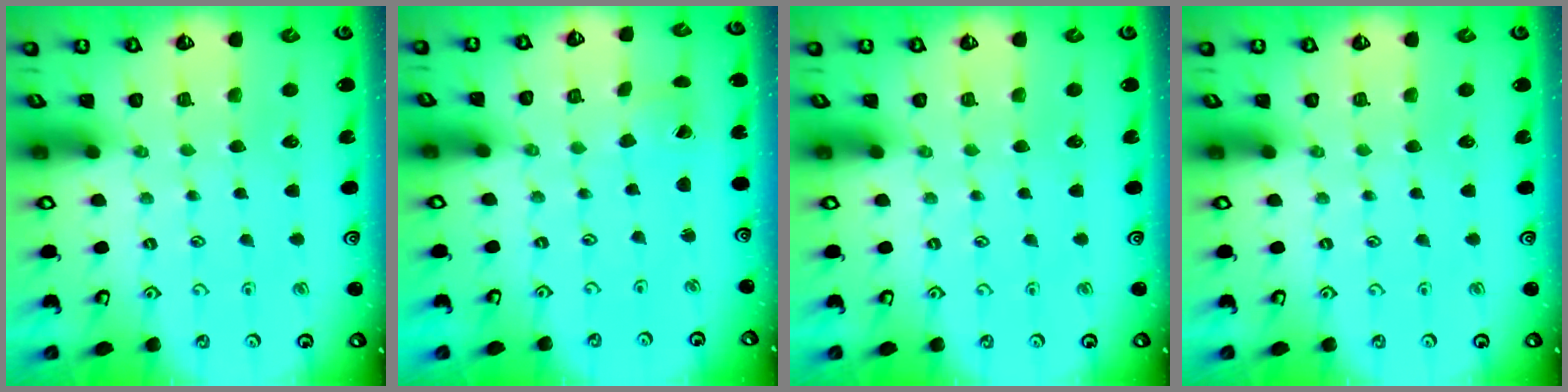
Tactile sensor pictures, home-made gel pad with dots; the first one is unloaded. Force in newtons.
{"total": 2.8, "press": 2.8, "slide": 0.2}
{"total": 0.0}
{"total": 0.0}